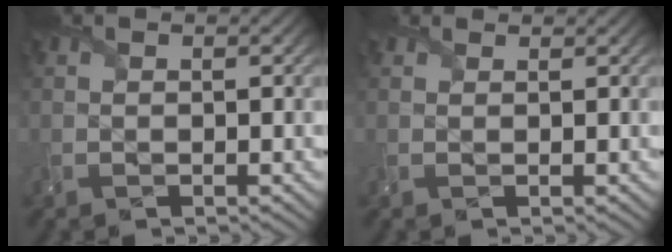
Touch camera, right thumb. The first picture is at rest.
{"total": 1.1, "force": [1.0, 0.4, 0.2], "torque": [-0.006, 0.000, 0.015]}